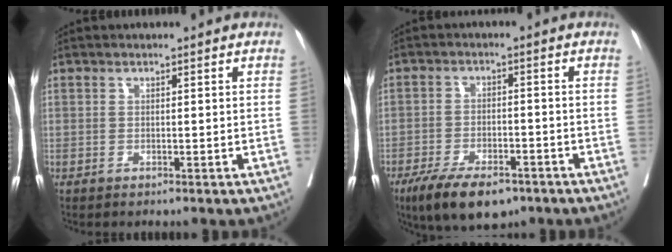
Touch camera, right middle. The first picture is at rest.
{"total": 10.3, "force": [-7.1, 4.0, 6.2], "torque": [-0.102, -0.009, -0.116]}